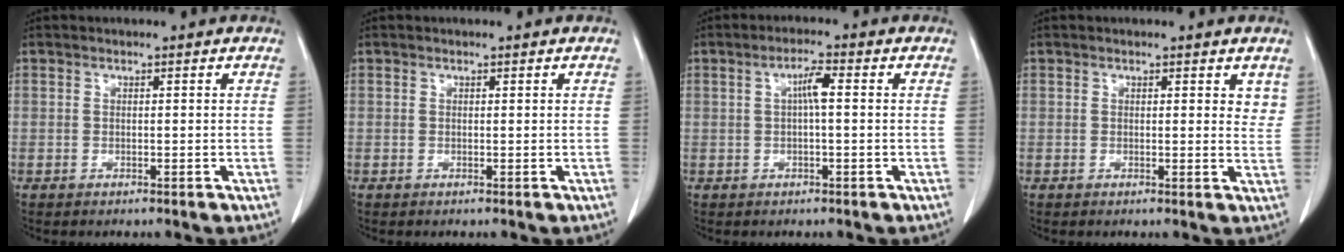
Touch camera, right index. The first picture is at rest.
{"total": 0.0}
{"total": 3.2, "force": [0.4, 0.4, 3.2], "torque": [-0.058, 0.006, 0.007]}
{"total": 2.3, "force": [1.6, 1.1, 1.3], "torque": [-0.003, -0.008, 0.013]}